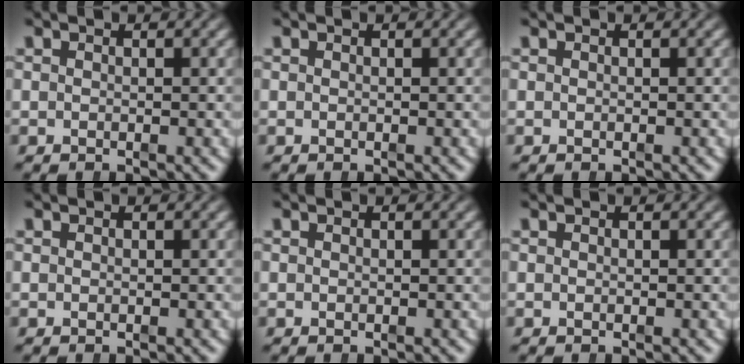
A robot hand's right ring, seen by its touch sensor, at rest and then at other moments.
{"total": 0.0}
{"total": 0.0}
{"total": 0.0}
{"total": 0.0}
{"total": 0.0}